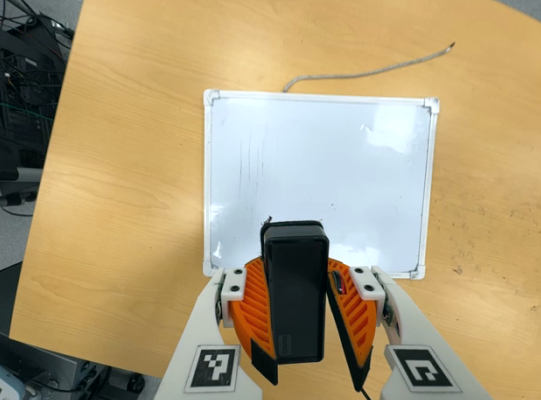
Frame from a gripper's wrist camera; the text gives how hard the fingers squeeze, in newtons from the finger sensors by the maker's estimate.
{"total": 8.9, "left": 9.2, "right": 8.7}